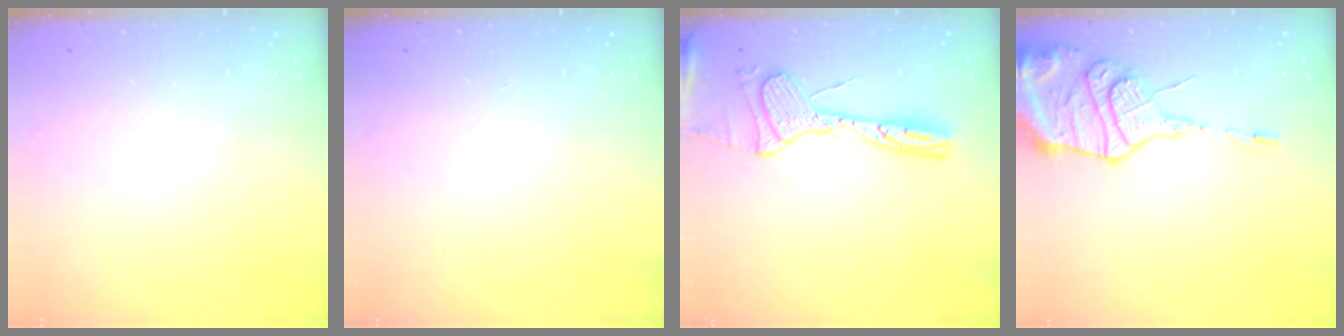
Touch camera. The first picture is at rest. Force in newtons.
{"total": 0.0}
{"total": 15.7, "press": 15.6, "slide": 1.4}
{"total": 16.4, "press": 16.3, "slide": 1.7}